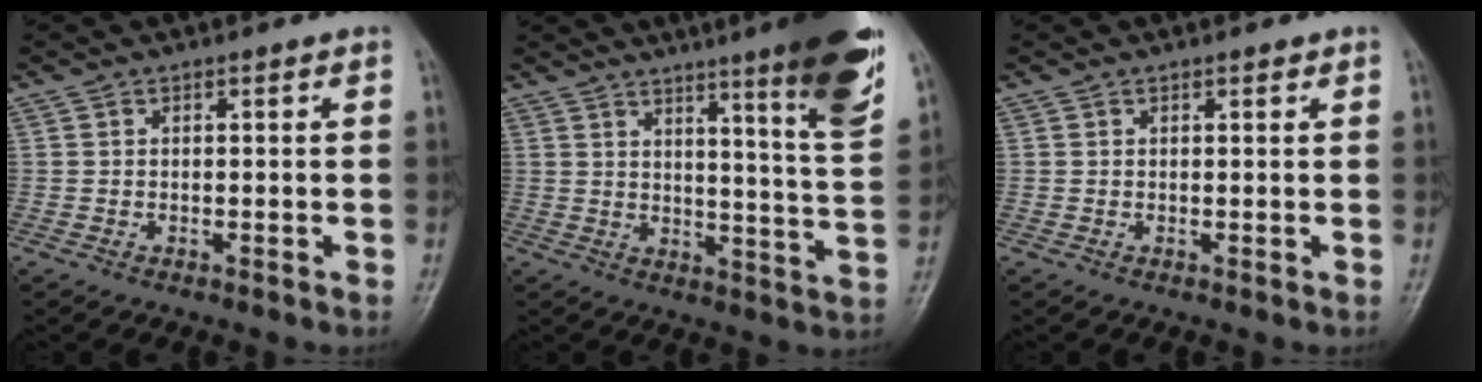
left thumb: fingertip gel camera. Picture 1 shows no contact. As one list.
[{"total": 16.7, "force": [10.0, 1.4, 13.3], "torque": [-0.164, -0.056, 0.132]}, {"total": 0.8, "force": [0.6, 0.3, 0.5], "torque": [-0.008, -0.002, 0.007]}]